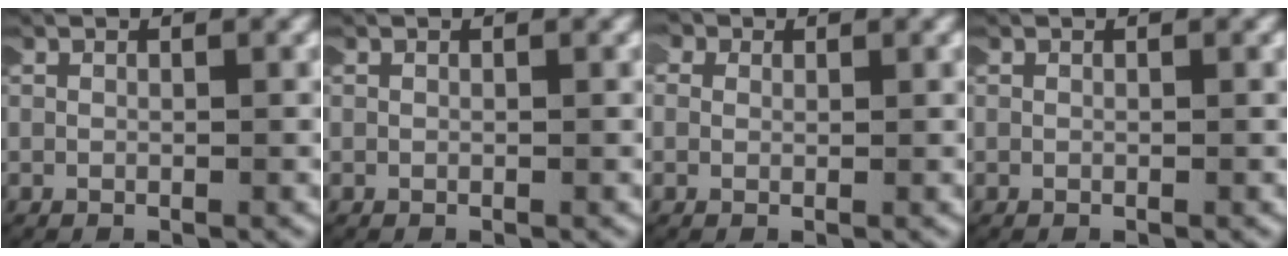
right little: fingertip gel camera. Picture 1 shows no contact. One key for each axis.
{"total": 0.0}
{"total": 1.9, "fx": 0.7, "fy": 1.7, "fz": 0.6, "tx": -0.023, "ty": -0.001, "tz": 0.004}
{"total": 0.0}